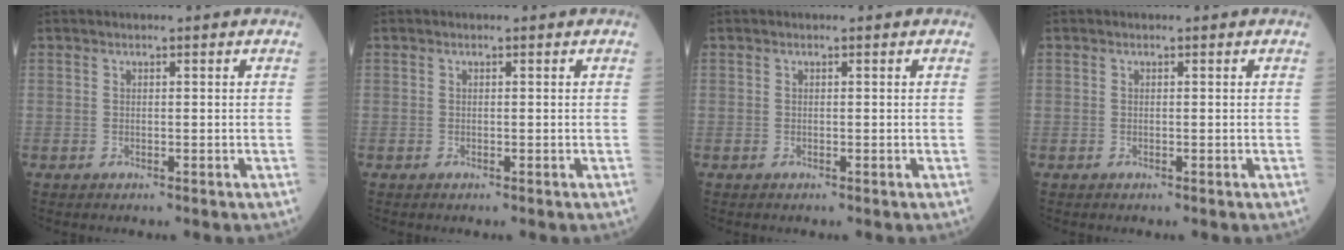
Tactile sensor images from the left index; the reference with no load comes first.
{"total": 0.0}
{"total": 0.0}
{"total": 0.0}